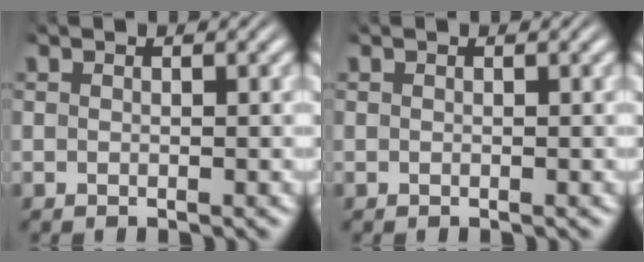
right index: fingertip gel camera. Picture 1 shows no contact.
{"total": 0.0}